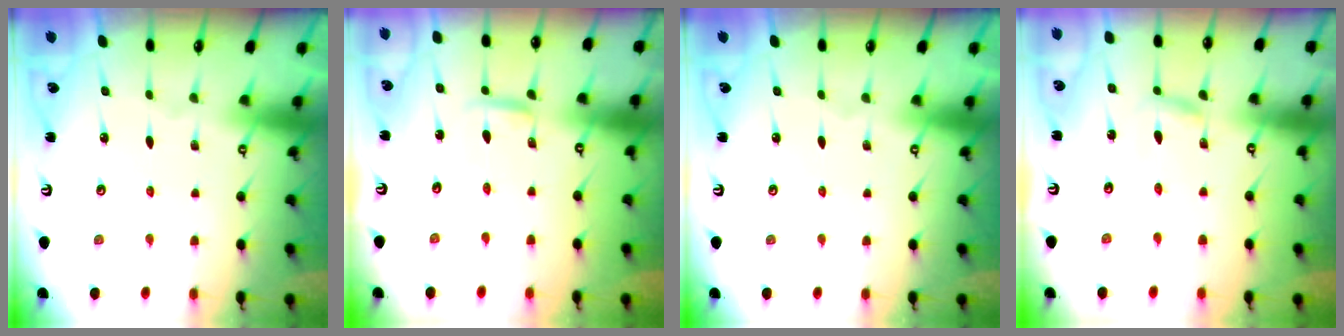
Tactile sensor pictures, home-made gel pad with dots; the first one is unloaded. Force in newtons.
{"total": 5.7, "press": 5.7, "slide": 0.5}
{"total": 0.0}
{"total": 4.1, "press": 4.1, "slide": 0.3}